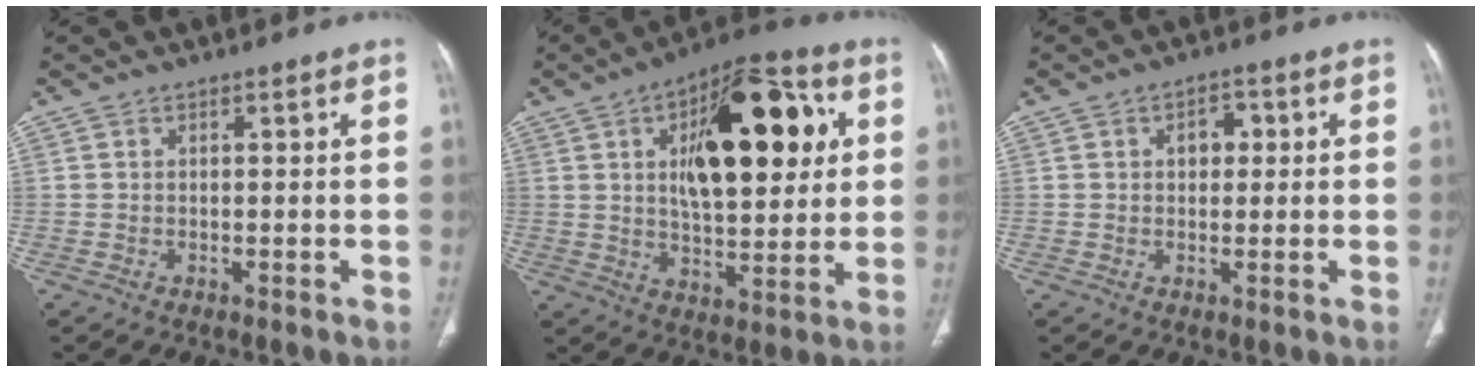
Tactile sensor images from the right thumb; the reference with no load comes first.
{"total": 22.5, "force": [5.8, 10.4, 19.1], "torque": [-0.242, 0.001, 0.084]}
{"total": 3.6, "force": [0.8, 2.5, 2.4], "torque": [-0.018, 0.006, 0.007]}